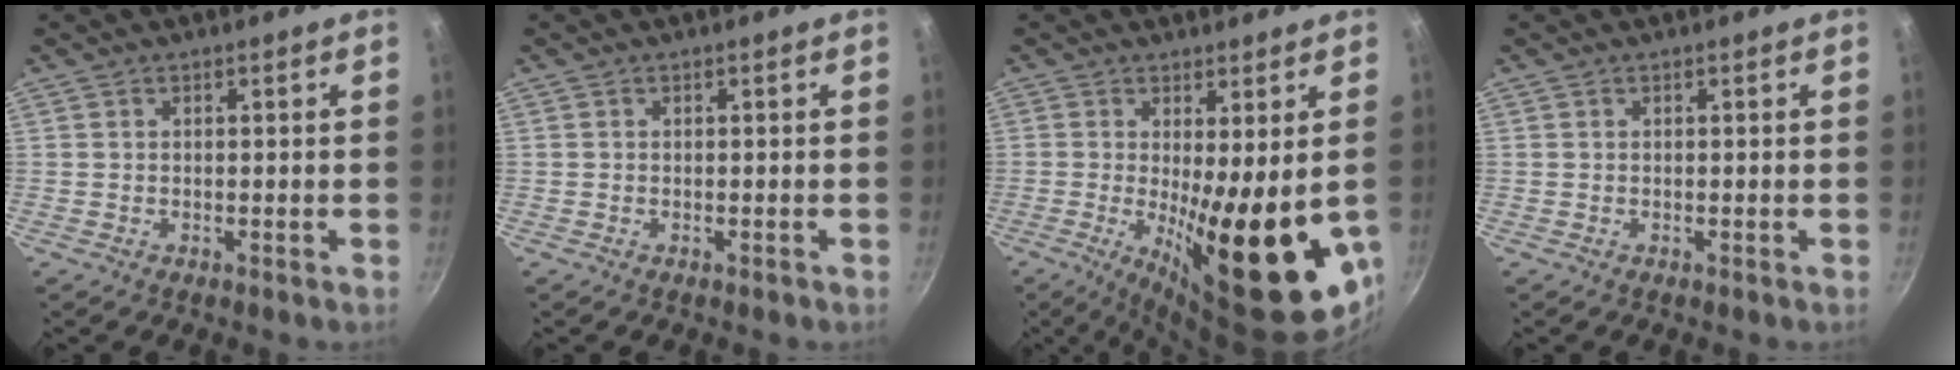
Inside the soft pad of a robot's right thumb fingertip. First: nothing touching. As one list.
[{"total": 0.0}, {"total": 19.6, "force": [-2.3, 5.8, 18.6], "torque": [-0.249, -0.036, -0.016]}, {"total": 0.0}]